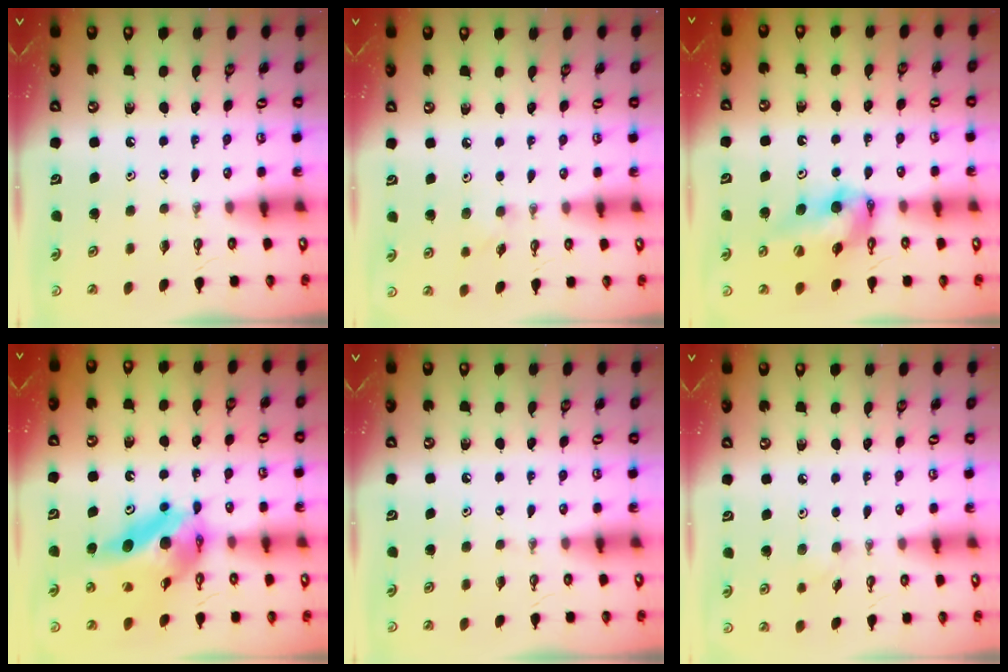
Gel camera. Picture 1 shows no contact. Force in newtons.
{"total": 3.6, "press": 3.5, "slide": 0.9}
{"total": 10.8, "press": 10.7, "slide": 1.5}
{"total": 16.0, "press": 15.9, "slide": 1.7}
{"total": 0.0}
{"total": 5.2, "press": 5.0, "slide": 1.4}